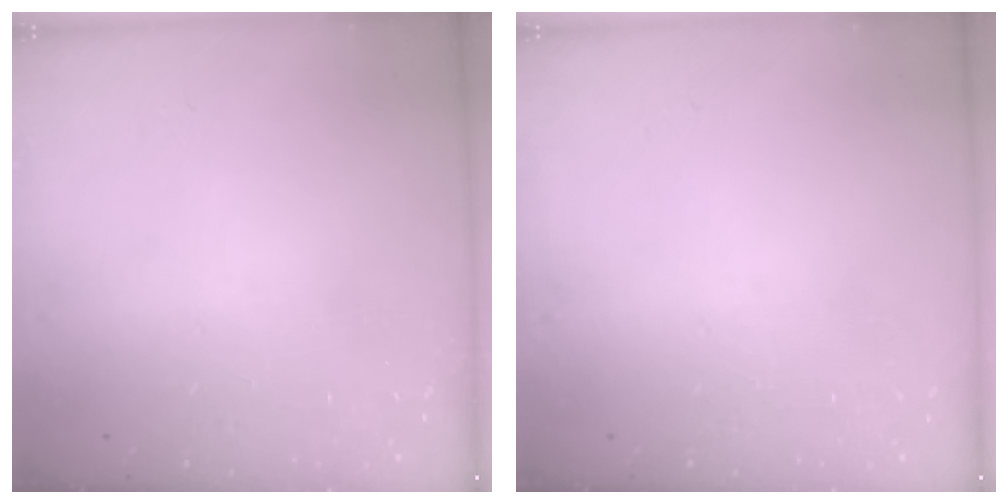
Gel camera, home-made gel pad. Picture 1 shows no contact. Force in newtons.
{"total": 0.0}